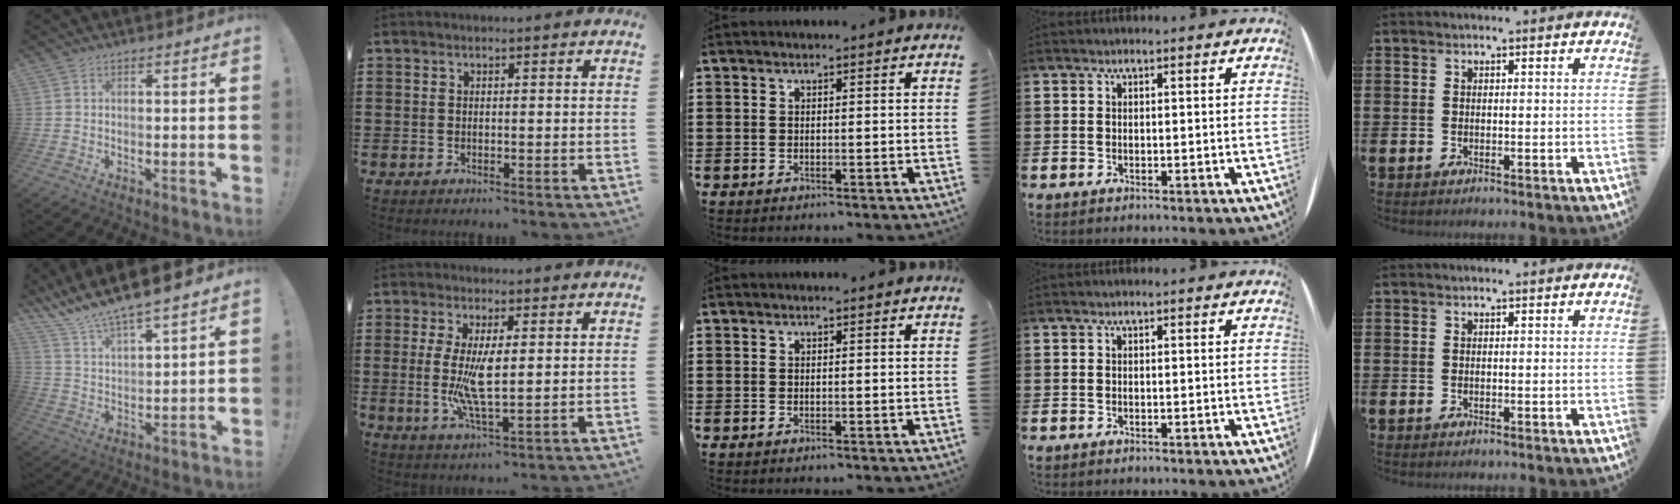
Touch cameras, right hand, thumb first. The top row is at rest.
{"thumb": {"total": 10.3, "force": [9.5, 1.5, 3.7], "torque": [-0.094, -0.077, 0.168]}, "index": {"total": 7.5, "force": [0.5, 2.2, 7.2], "torque": [-0.137, -0.007, 0.006]}}